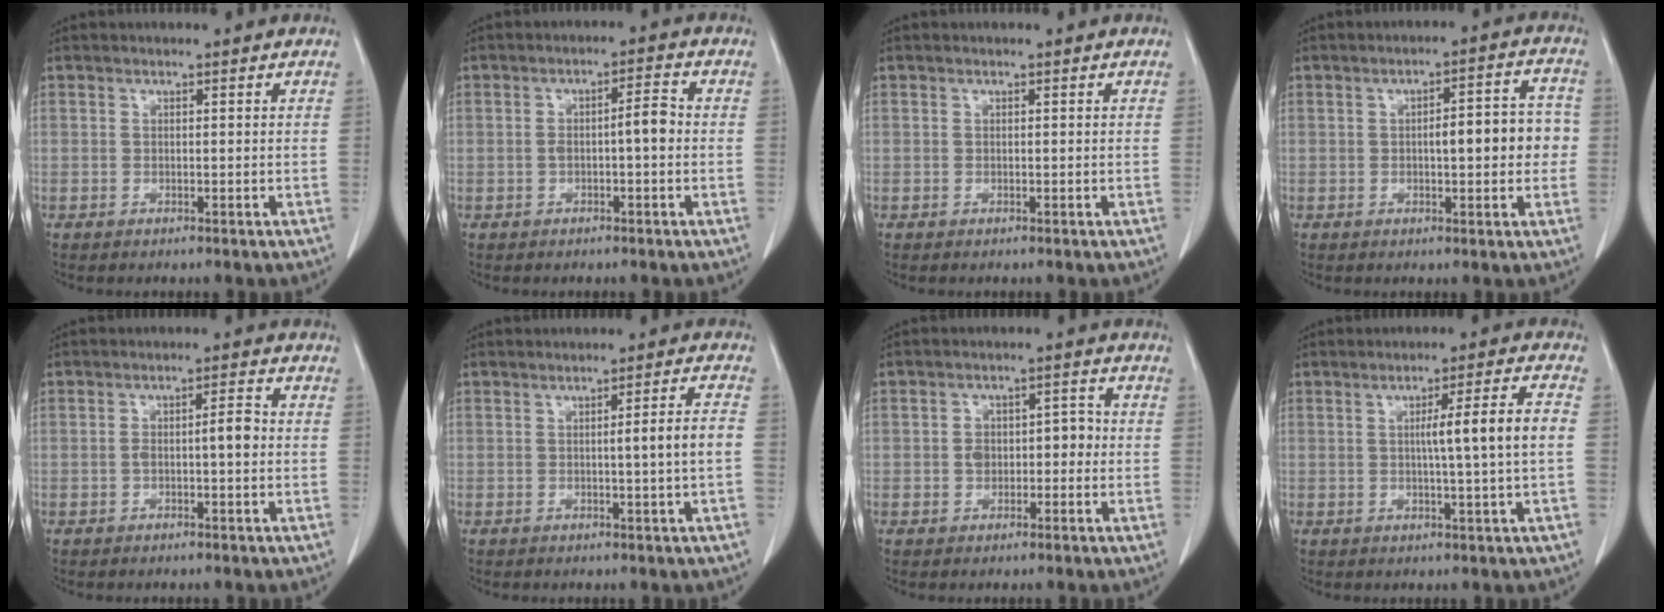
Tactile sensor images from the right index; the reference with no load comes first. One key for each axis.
{"total": 4.3, "fx": -0.4, "fy": 0.8, "fz": 4.2, "tx": -0.074, "ty": 0.017, "tz": -0.003}
{"total": 0.0}
{"total": 8.0, "fx": -0.1, "fy": 2.3, "fz": 7.7, "tx": -0.102, "ty": 0.024, "tz": 0.001}
{"total": 4.1, "fx": -0.3, "fy": 0.9, "fz": 4.0, "tx": -0.072, "ty": 0.015, "tz": -0.003}
{"total": 4.7, "fx": -0.3, "fy": -0.7, "fz": 4.6, "tx": -0.067, "ty": 0.003, "tz": -0.005}
{"total": 5.0, "fx": -0.5, "fy": 3.2, "fz": 3.7, "tx": -0.059, "ty": 0.030, "tz": -0.004}
{"total": 7.9, "fx": 0.3, "fy": -0.9, "fz": 7.8, "tx": -0.120, "ty": 0.003, "tz": 0.006}